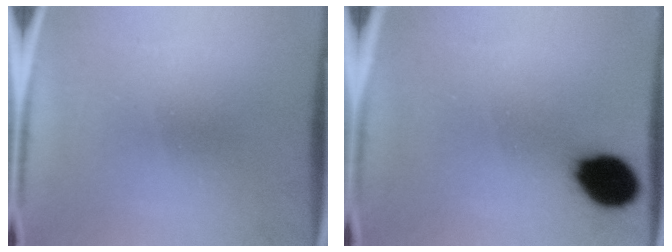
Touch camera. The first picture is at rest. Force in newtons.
{"total": 11.8}